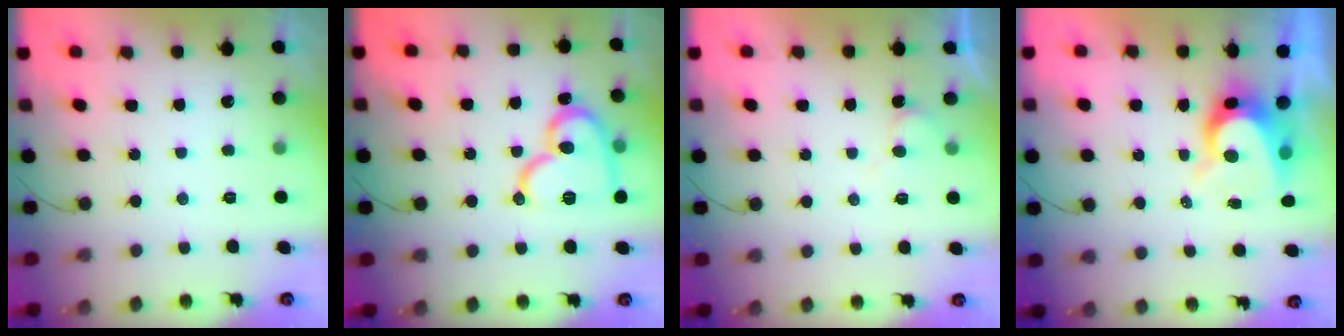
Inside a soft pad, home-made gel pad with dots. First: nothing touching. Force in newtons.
{"total": 17.3, "press": 17.3, "slide": 1.7}
{"total": 4.2, "press": 4.2, "slide": 0.4}
{"total": 8.3, "press": 8.2, "slide": 0.8}